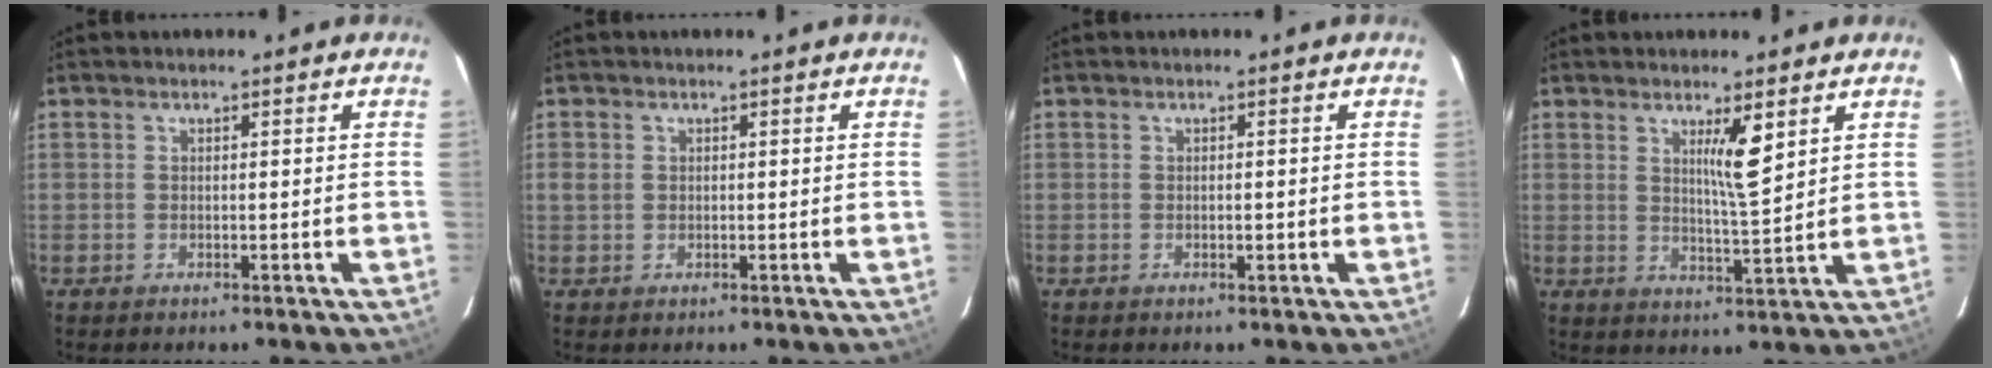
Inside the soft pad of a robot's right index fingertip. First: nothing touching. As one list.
[{"total": 1.7, "force": [0.2, 1.5, 0.9], "torque": [-0.028, 0.011, 0.008]}, {"total": 0.9, "force": [-0.3, 0.3, 0.8], "torque": [-0.016, -0.001, -0.003]}, {"total": 5.3, "force": [2.5, 0.1, 4.7], "torque": [-0.080, -0.011, 0.044]}]